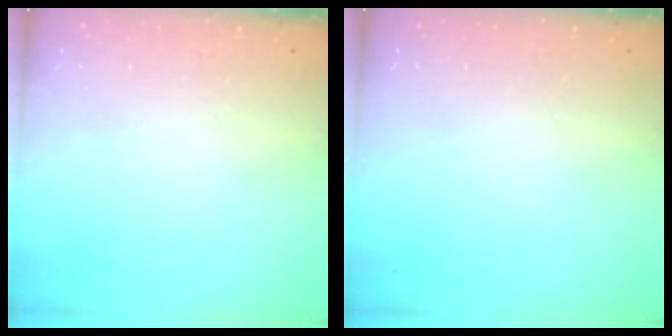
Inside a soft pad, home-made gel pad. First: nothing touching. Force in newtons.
{"total": 0.0}